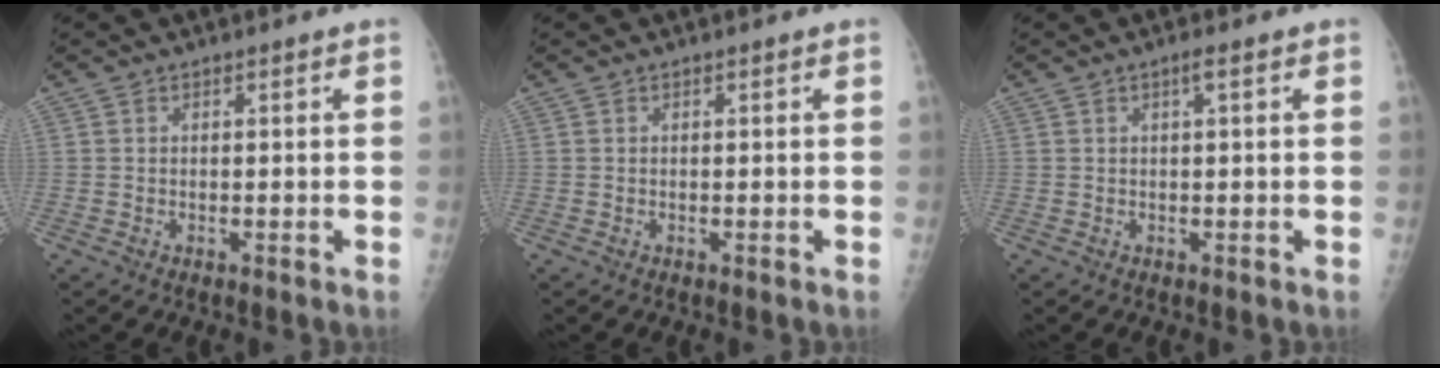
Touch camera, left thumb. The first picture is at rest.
{"total": 0.0}
{"total": 1.8, "force": [0.8, 0.5, 1.5], "torque": [-0.026, 0.001, 0.010]}